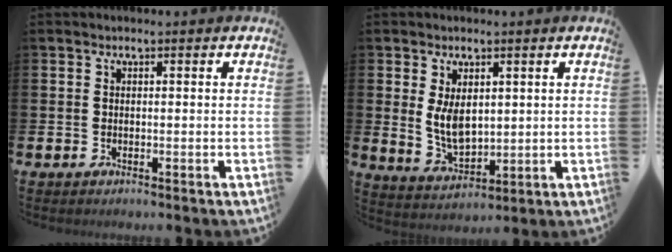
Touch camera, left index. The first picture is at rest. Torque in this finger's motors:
{"motor_torque": [1.21, -0.26, 0.27, 0.21]}